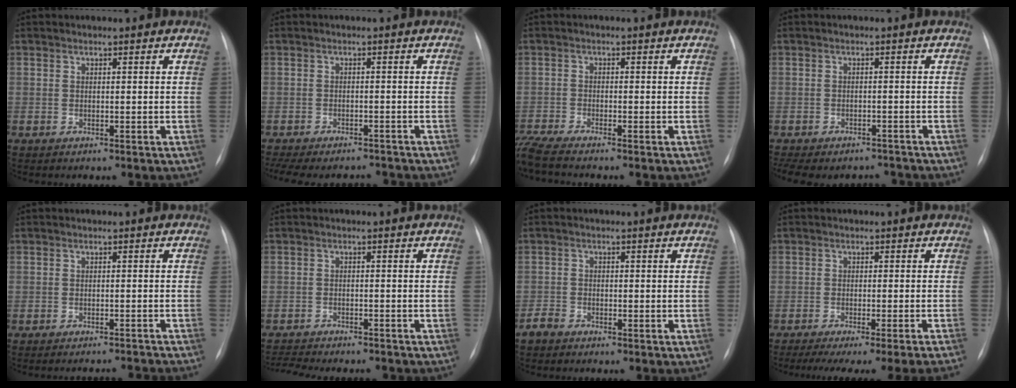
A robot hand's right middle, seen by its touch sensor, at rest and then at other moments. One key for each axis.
{"total": 11.3, "fx": -10.2, "fy": 3.1, "fz": 3.7, "tx": -0.081, "ty": 0.001, "tz": -0.138}
{"total": 5.8, "fx": -5.2, "fy": -0.4, "fz": 2.5, "tx": -0.059, "ty": -0.018, "tz": -0.099}
{"total": 10.8, "fx": -9.2, "fy": 4.7, "fz": 3.1, "tx": -0.069, "ty": 0.008, "tz": -0.116}
{"total": 6.0, "fx": -5.8, "fy": -1.1, "fz": 0.9, "tx": -0.004, "ty": -0.003, "tz": -0.067}
{"total": 10.9, "fx": -10.1, "fy": 1.7, "fz": 3.8, "tx": -0.061, "ty": -0.003, "tz": -0.138}
{"total": 1.9, "fx": -1.5, "fy": 1.0, "fz": 0.6, "tx": -0.018, "ty": 0.001, "tz": -0.027}
{"total": 15.8, "fx": -14.1, "fy": -1.7, "fz": 7.0, "tx": -0.074, "ty": -0.038, "tz": -0.187}